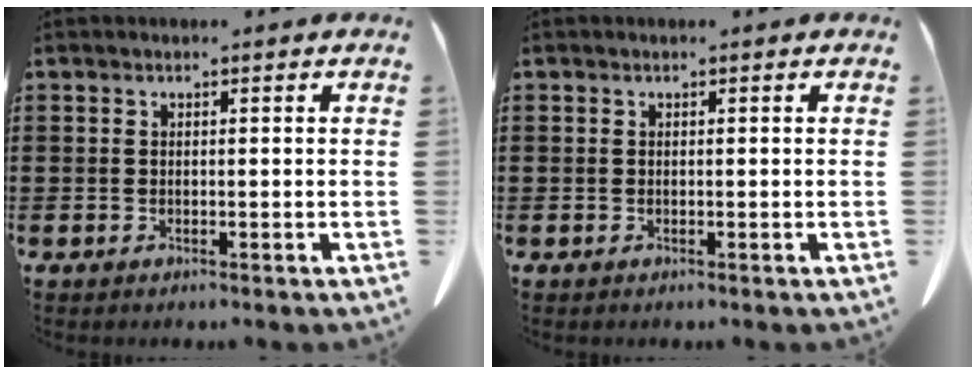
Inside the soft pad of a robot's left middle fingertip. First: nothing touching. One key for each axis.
{"total": 0.0}